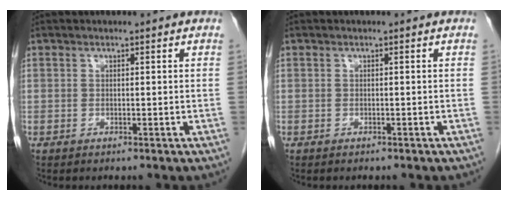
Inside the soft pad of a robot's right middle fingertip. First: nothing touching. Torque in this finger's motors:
{"motor_torque": [-0.49, -0.08, -0.01, 0.01]}